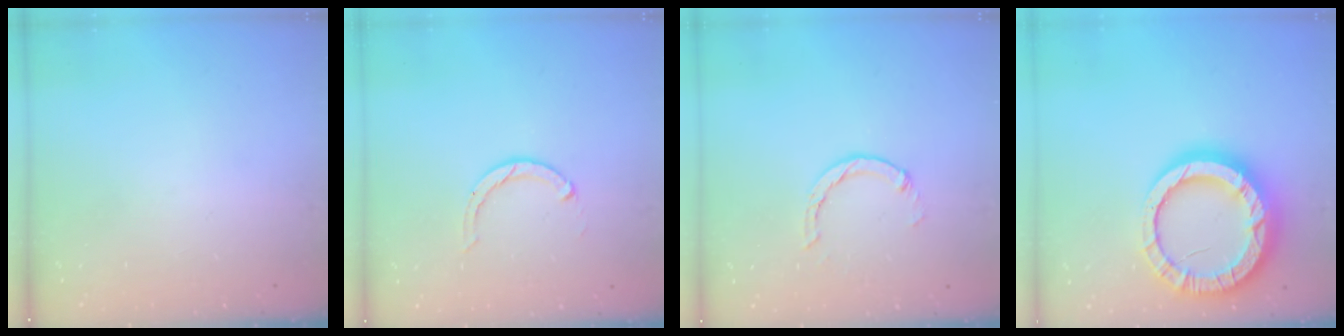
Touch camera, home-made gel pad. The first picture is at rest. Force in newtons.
{"total": 2.3, "press": 2.3, "slide": 0.4}
{"total": 2.9, "press": 2.9, "slide": 0.4}
{"total": 21.0, "press": 20.9, "slide": 2.2}